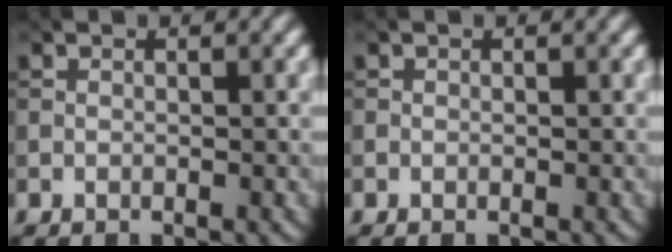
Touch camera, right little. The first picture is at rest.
{"total": 0.0}